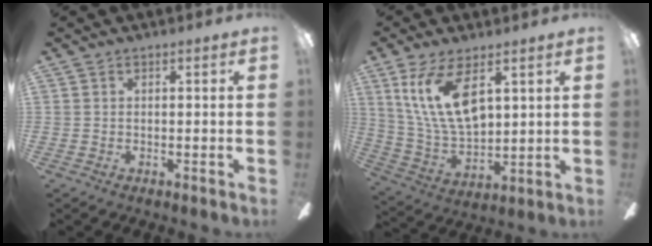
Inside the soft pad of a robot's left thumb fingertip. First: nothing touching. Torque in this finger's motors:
{"motor_torque": [1.62, 1.85, 1.74, -0.71, 0.16]}